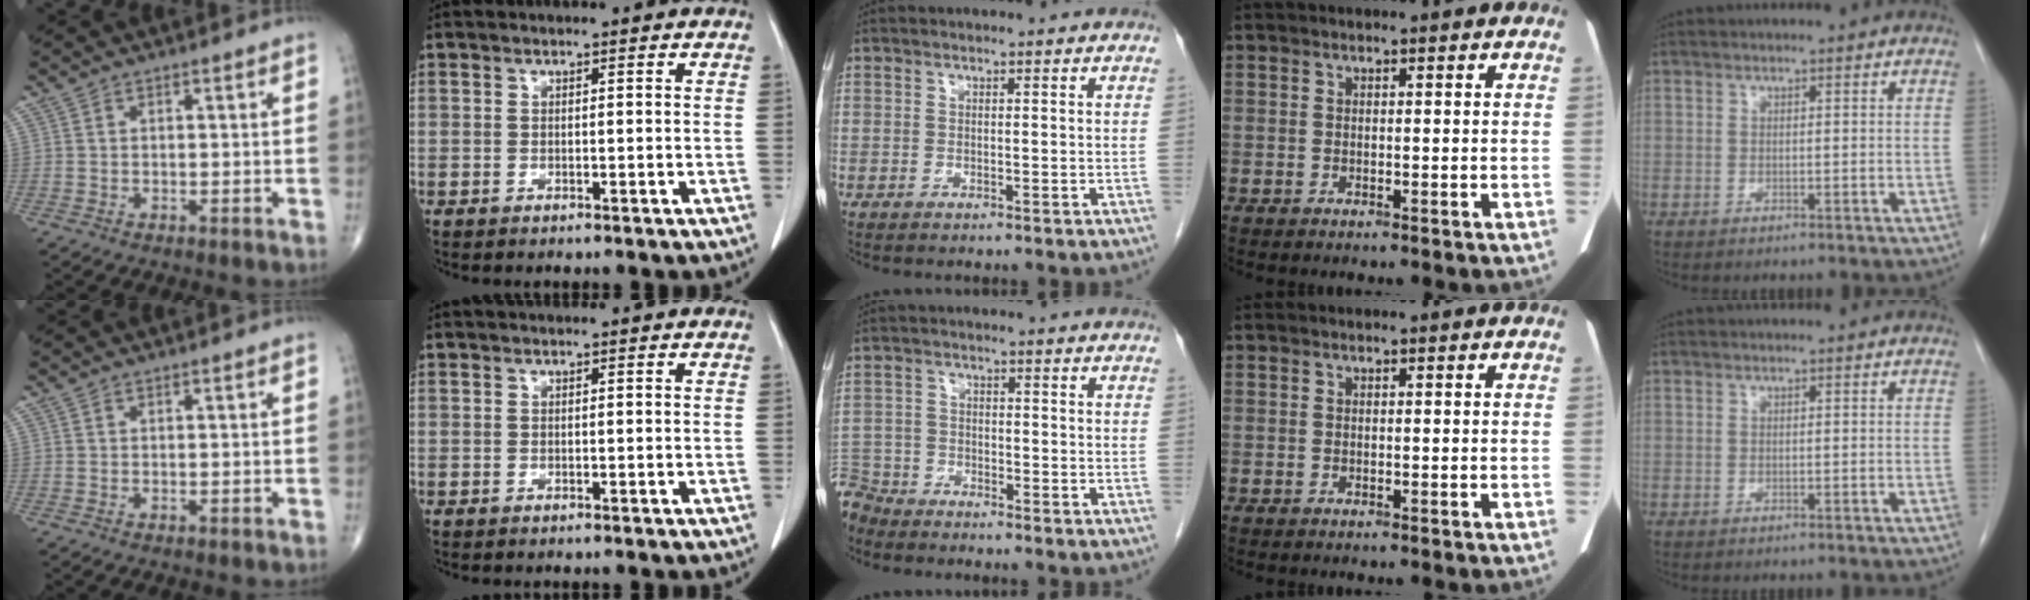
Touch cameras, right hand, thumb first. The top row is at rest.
{"middle": {"total": 5.9, "force": [-5.7, 1.7, -0.2], "torque": [0.005, -0.005, -0.113]}}